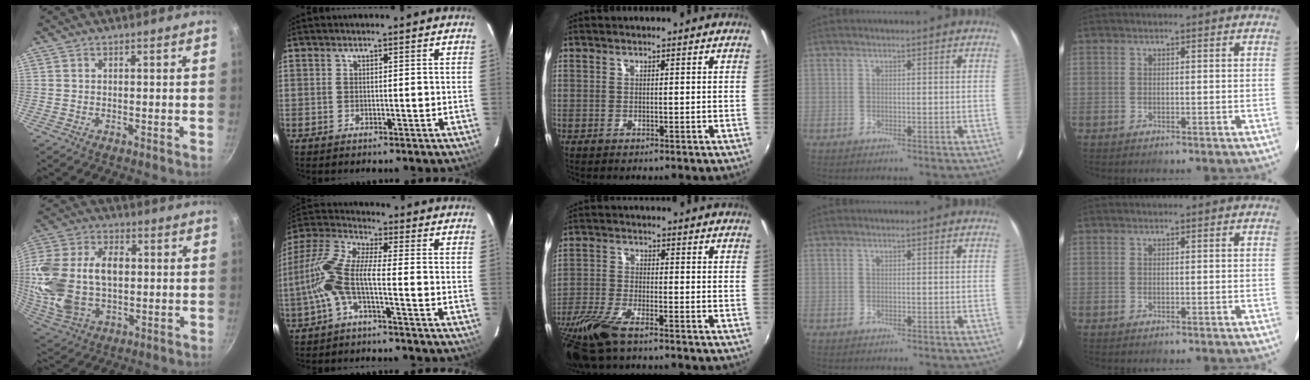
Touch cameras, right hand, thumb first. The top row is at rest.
{"thumb": {"total": 21.1, "force": [0.9, 13.9, 15.8], "torque": [-0.318, 0.022, 0.022]}, "index": {"total": 9.4, "force": [-3.1, 1.5, 8.7], "torque": [-0.203, 0.009, -0.065]}, "middle": {"total": 11.7, "force": [-8.8, 2.7, 7.1], "torque": [-0.171, -0.035, -0.177]}}